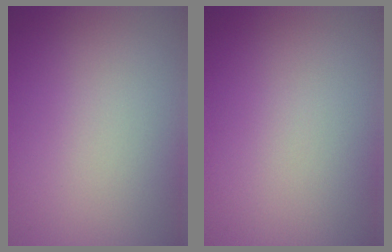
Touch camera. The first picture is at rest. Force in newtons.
{"total": 0.0}